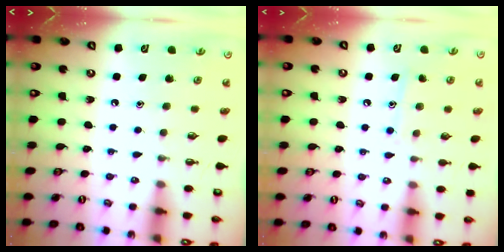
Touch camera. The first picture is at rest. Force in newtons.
{"total": 7.3, "press": 7.3, "slide": 0.6}